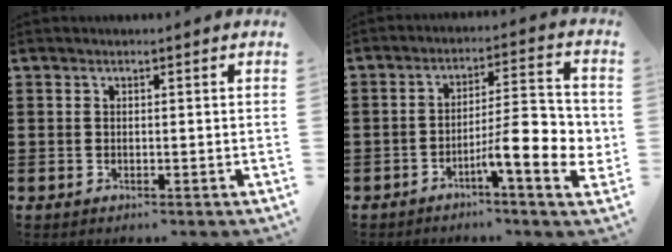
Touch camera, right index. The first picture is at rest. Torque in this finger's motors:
{"motor_torque": [2.14, 0.00, 0.53, 0.08]}